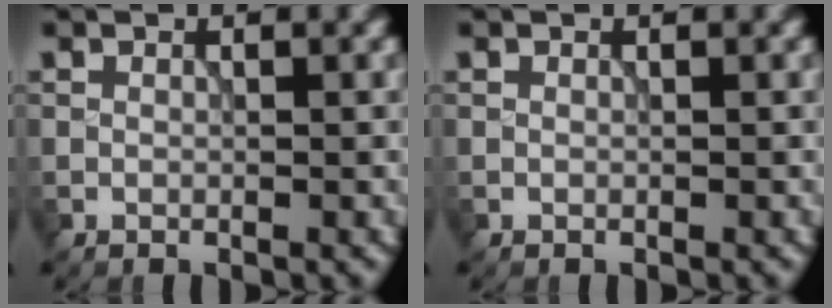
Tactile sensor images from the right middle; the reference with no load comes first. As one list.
[{"total": 0.0}]